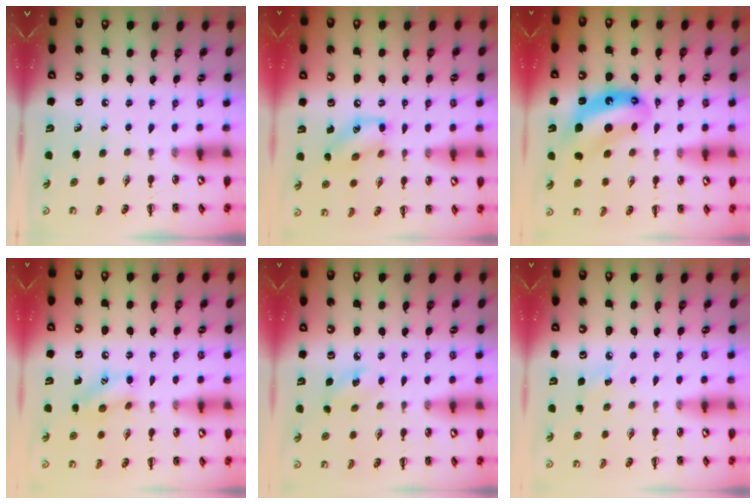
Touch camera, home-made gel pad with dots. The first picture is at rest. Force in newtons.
{"total": 10.7, "press": 10.6, "slide": 0.6}
{"total": 10.8, "press": 10.3, "slide": 3.0}
{"total": 10.1, "press": 10.0, "slide": 1.3}
{"total": 5.6, "press": 5.4, "slide": 1.4}
{"total": 3.9, "press": 3.7, "slide": 1.0}